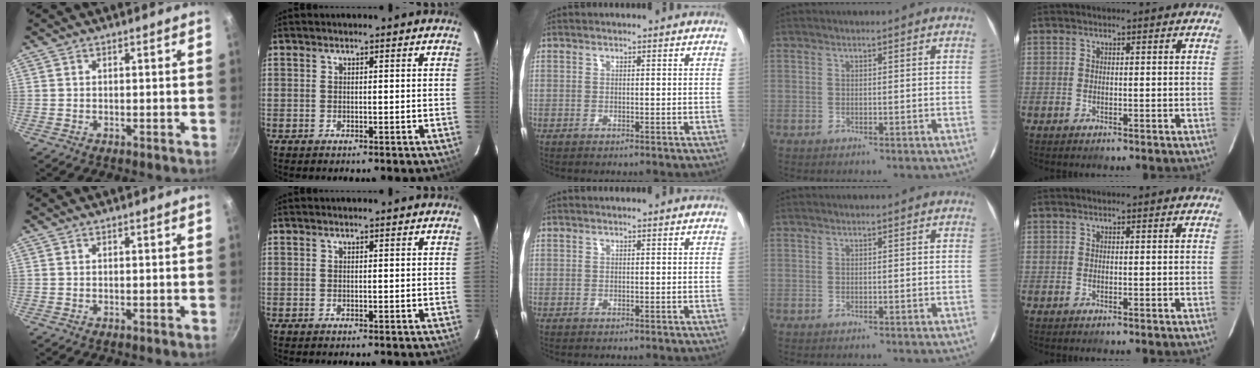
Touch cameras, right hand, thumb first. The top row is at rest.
{}